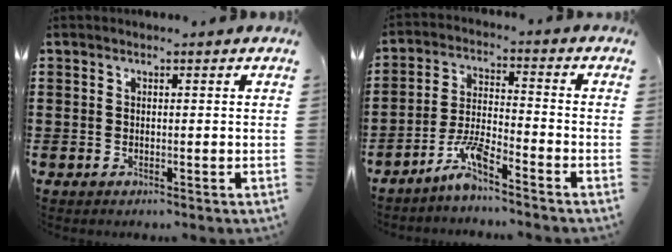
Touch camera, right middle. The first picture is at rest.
{"total": 6.2, "force": [-4.9, 0.5, 3.8], "torque": [-0.084, -0.009, -0.094]}